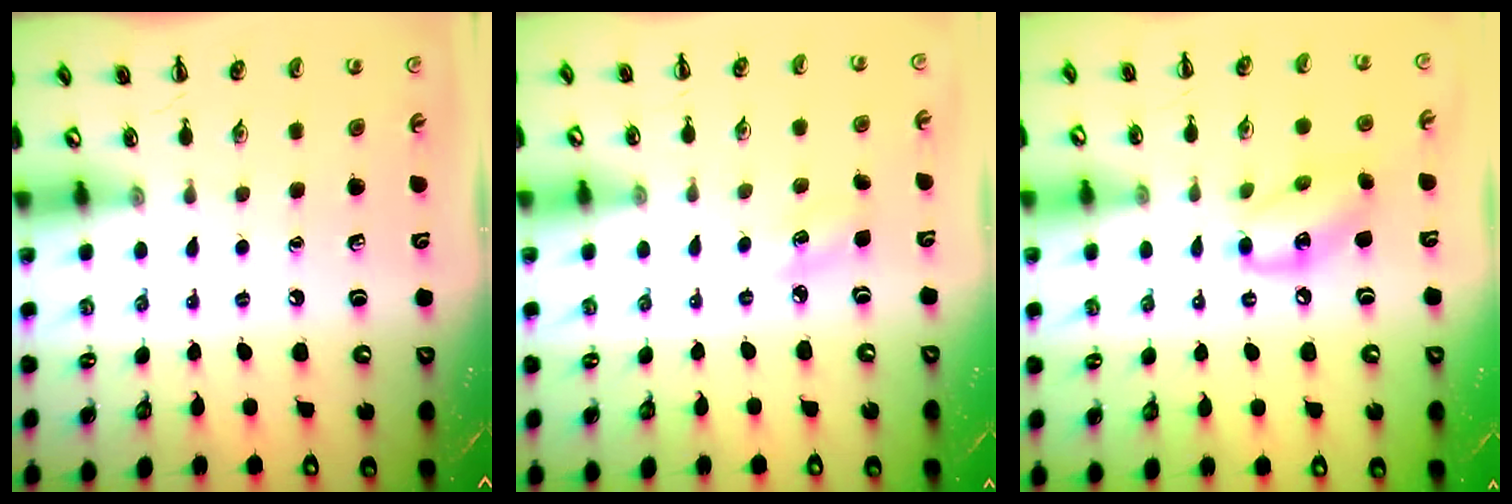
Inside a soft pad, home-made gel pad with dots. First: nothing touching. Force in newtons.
{"total": 4.4, "press": 4.2, "slide": 1.3}
{"total": 12.0, "press": 11.9, "slide": 1.6}